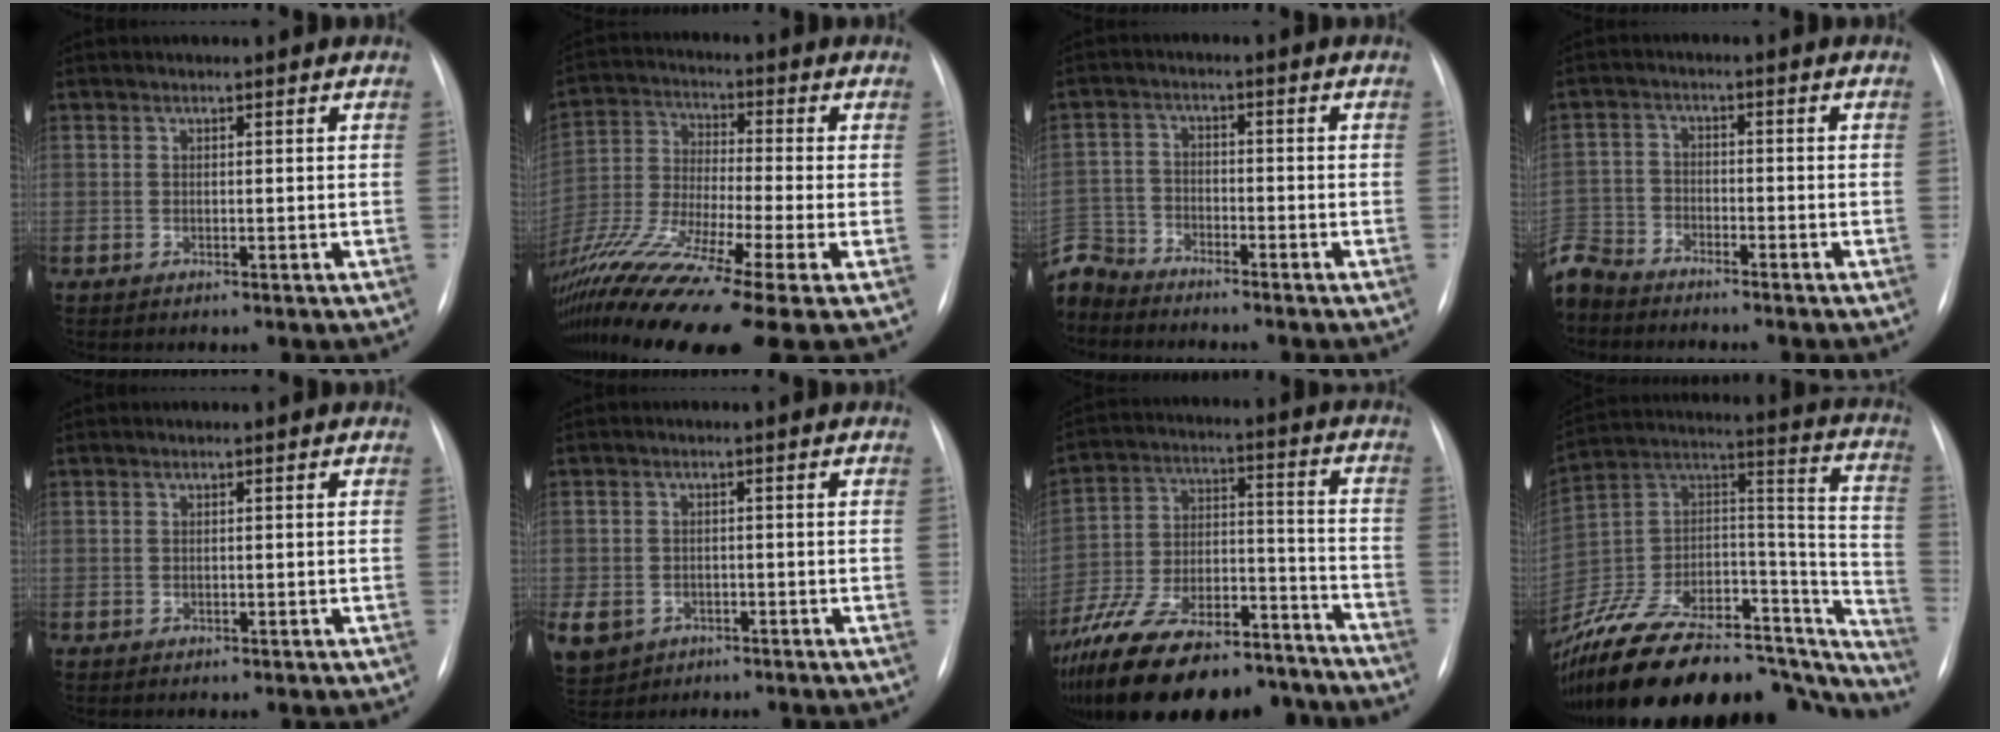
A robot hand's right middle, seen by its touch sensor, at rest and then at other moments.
{"total": 19.1, "force": [-13.0, -0.4, 14.0], "torque": [-0.285, -0.049, -0.240]}
{"total": 7.2, "force": [-6.9, 2.0, -0.3], "torque": [0.001, 0.003, -0.142]}
{"total": 7.5, "force": [-7.0, 2.6, 0.7], "torque": [-0.022, -0.004, -0.140]}
{"total": 0.8, "force": [-0.2, 0.6, 0.3], "torque": [-0.005, 0.001, 0.000]}
{"total": 13.8, "force": [-5.8, 11.4, 5.1], "torque": [-0.168, 0.000, -0.076]}
{"total": 27.3, "force": [-21.8, 9.4, 13.5], "torque": [-0.242, 0.004, -0.339]}
{"total": 40.4, "force": [-32.5, 14.1, 19.4], "torque": [-0.299, -0.011, -0.473]}